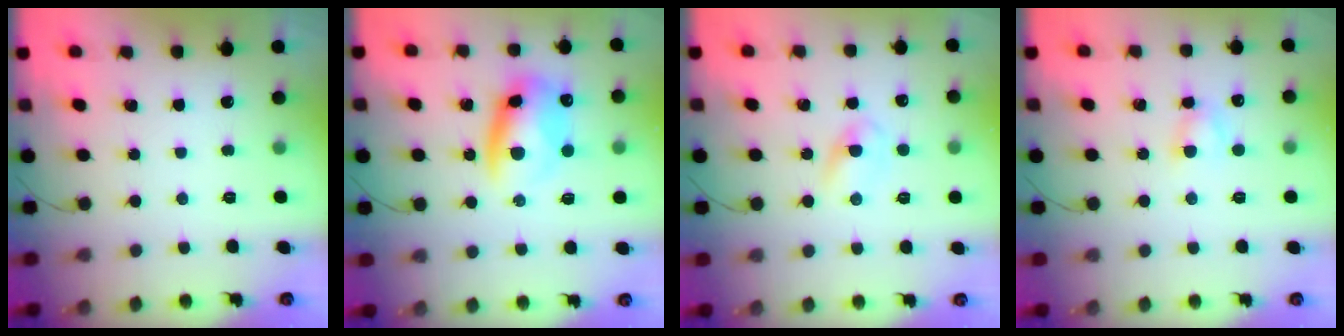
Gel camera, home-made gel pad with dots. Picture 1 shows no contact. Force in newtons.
{"total": 11.4, "press": 11.1, "slide": 2.6}
{"total": 2.7, "press": 2.5, "slide": 1.1}
{"total": 3.9, "press": 3.7, "slide": 1.1}